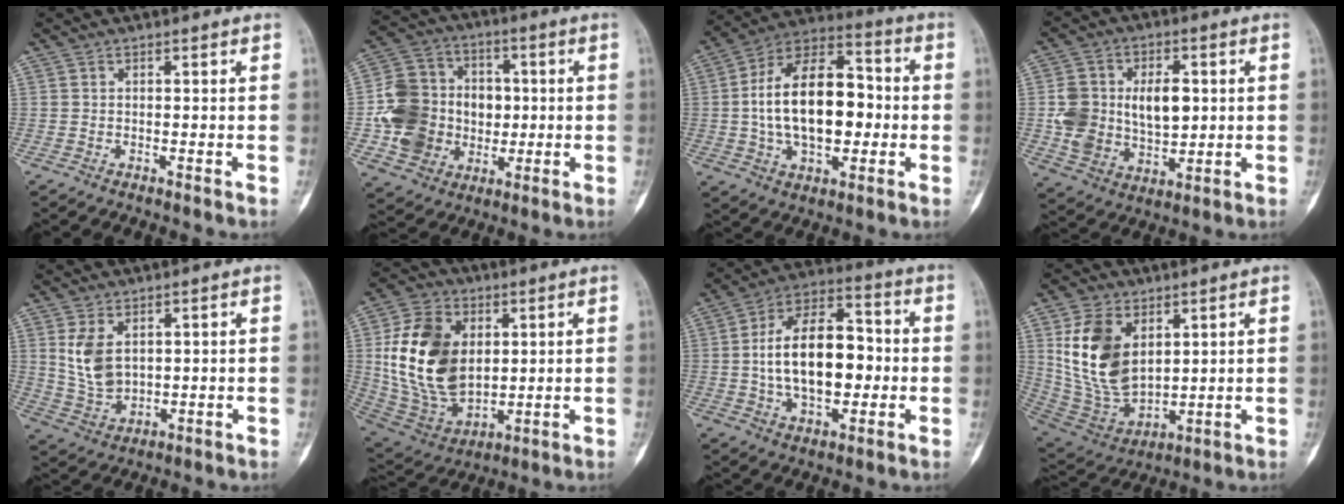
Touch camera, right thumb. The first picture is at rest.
{"total": 17.3, "force": [-0.8, 14.8, 8.9], "torque": [-0.129, 0.027, -0.004]}
{"total": 21.1, "force": [-0.5, 12.2, 17.2], "torque": [-0.268, 0.032, -0.009]}
{"total": 15.3, "force": [1.5, 10.7, 10.8], "torque": [-0.156, 0.000, 0.042]}
{"total": 7.8, "force": [2.3, 5.0, 5.6], "torque": [-0.095, -0.012, 0.060]}
{"total": 20.7, "force": [3.1, 14.1, 14.9], "torque": [-0.260, -0.016, 0.073]}
{"total": 18.8, "force": [-0.6, 10.8, 15.3], "torque": [-0.235, 0.030, -0.011]}
{"total": 16.6, "force": [5.0, 10.3, 12.0], "torque": [-0.208, -0.027, 0.116]}